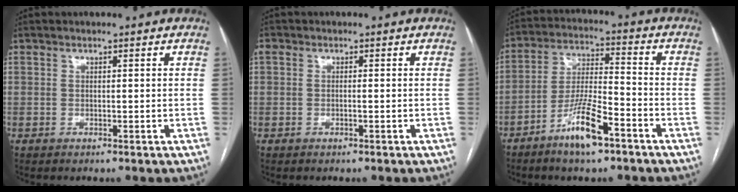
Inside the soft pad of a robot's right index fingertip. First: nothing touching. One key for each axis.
{"total": 0.9, "fx": 0.0, "fy": 0.5, "fz": 0.8, "tx": -0.018, "ty": 0.004, "tz": 0.001}
{"total": 9.8, "fx": -6.0, "fy": 1.6, "fz": 7.6, "tx": -0.153, "ty": -0.006, "tz": -0.112}